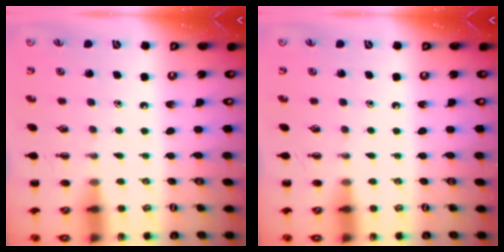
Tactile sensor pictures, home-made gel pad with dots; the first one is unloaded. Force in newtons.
{"total": 0.0}